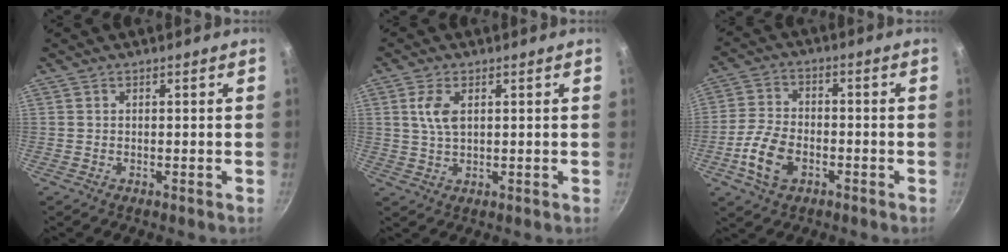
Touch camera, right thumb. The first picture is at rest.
{"total": 4.7, "force": [1.4, 2.4, 3.8], "torque": [-0.076, -0.003, 0.029]}
{"total": 9.2, "force": [-3.4, 5.8, 6.2], "torque": [-0.116, 0.021, -0.071]}